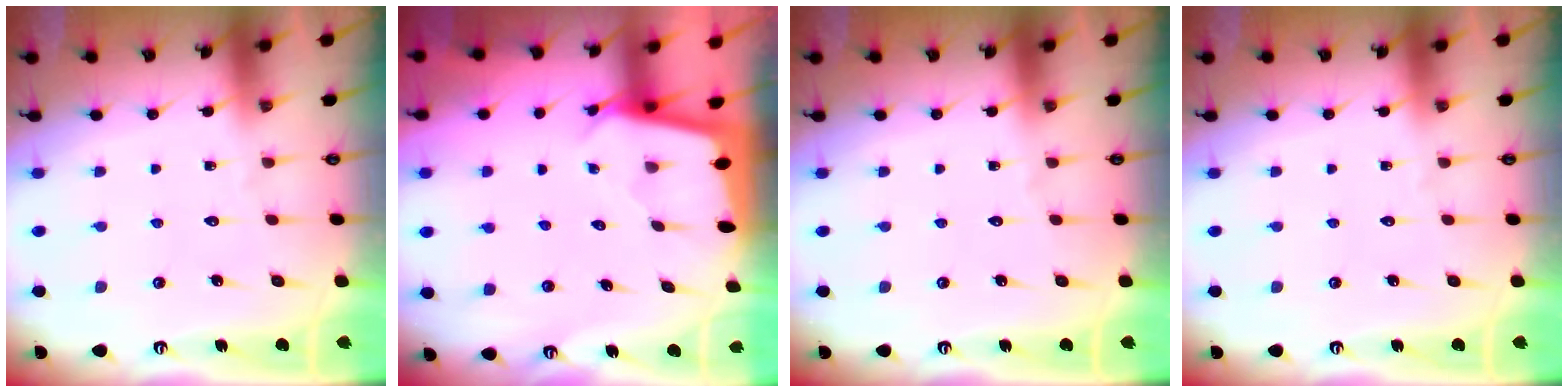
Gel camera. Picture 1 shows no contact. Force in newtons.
{"total": 2.3, "press": 2.3, "slide": 0.1}
{"total": 0.0}
{"total": 0.0}